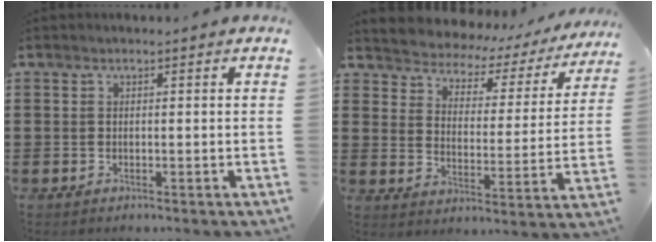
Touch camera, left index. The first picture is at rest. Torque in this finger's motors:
{"motor_torque": [2.14, 0.00, 0.84, 0.04]}